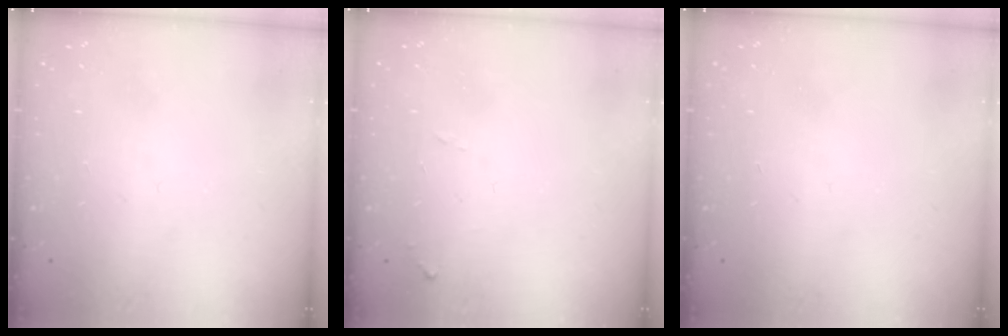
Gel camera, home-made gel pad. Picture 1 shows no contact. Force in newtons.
{"total": 5.4, "press": 5.4, "slide": 0.4}
{"total": 0.0}